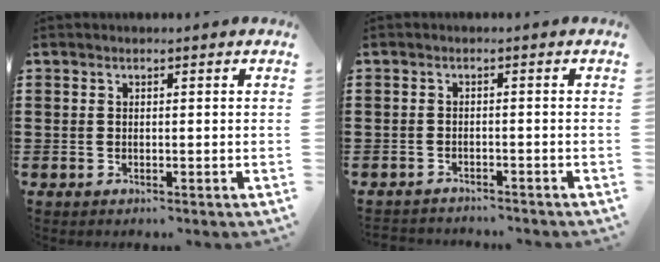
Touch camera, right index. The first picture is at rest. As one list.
[{"total": 1.7, "force": [-1.7, 0.0, -0.1], "torque": [-0.005, -0.002, -0.037]}]